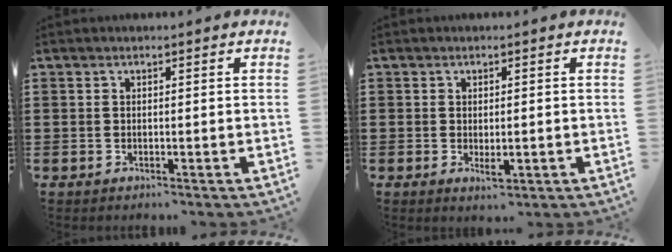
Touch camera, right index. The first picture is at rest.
{"total": 1.9, "force": [-0.3, 1.0, 1.5], "torque": [-0.028, 0.003, -0.005]}